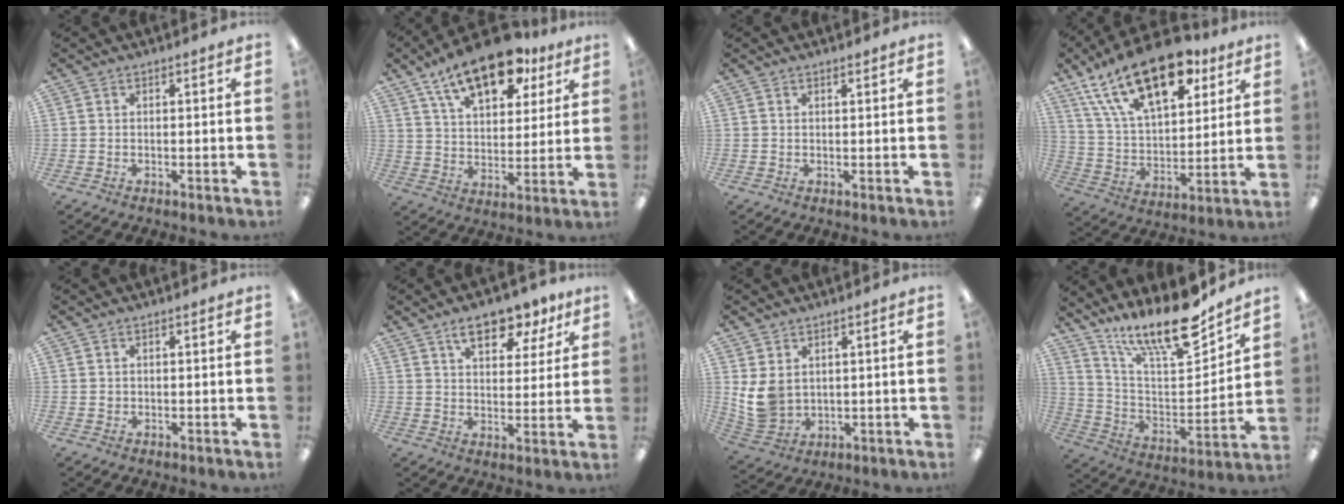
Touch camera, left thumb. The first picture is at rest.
{"total": 18.0, "force": [12.0, 8.6, 10.3], "torque": [-0.164, -0.056, 0.207]}
{"total": 0.7, "force": [0.6, 0.0, 0.3], "torque": [-0.005, 0.000, 0.011]}
{"total": 23.3, "force": [14.5, 11.2, 14.4], "torque": [-0.239, -0.069, 0.254]}
{"total": 0.6, "force": [0.2, 0.5, 0.2], "torque": [-0.004, 0.004, 0.002]}
{"total": 10.1, "force": [7.0, 4.6, 5.6], "torque": [-0.070, -0.033, 0.120]}
{"total": 7.5, "force": [2.3, 5.7, 4.3], "torque": [-0.112, -0.006, 0.047]}
{"total": 18.7, "force": [15.0, 4.5, 10.3], "torque": [-0.183, -0.108, 0.255]}